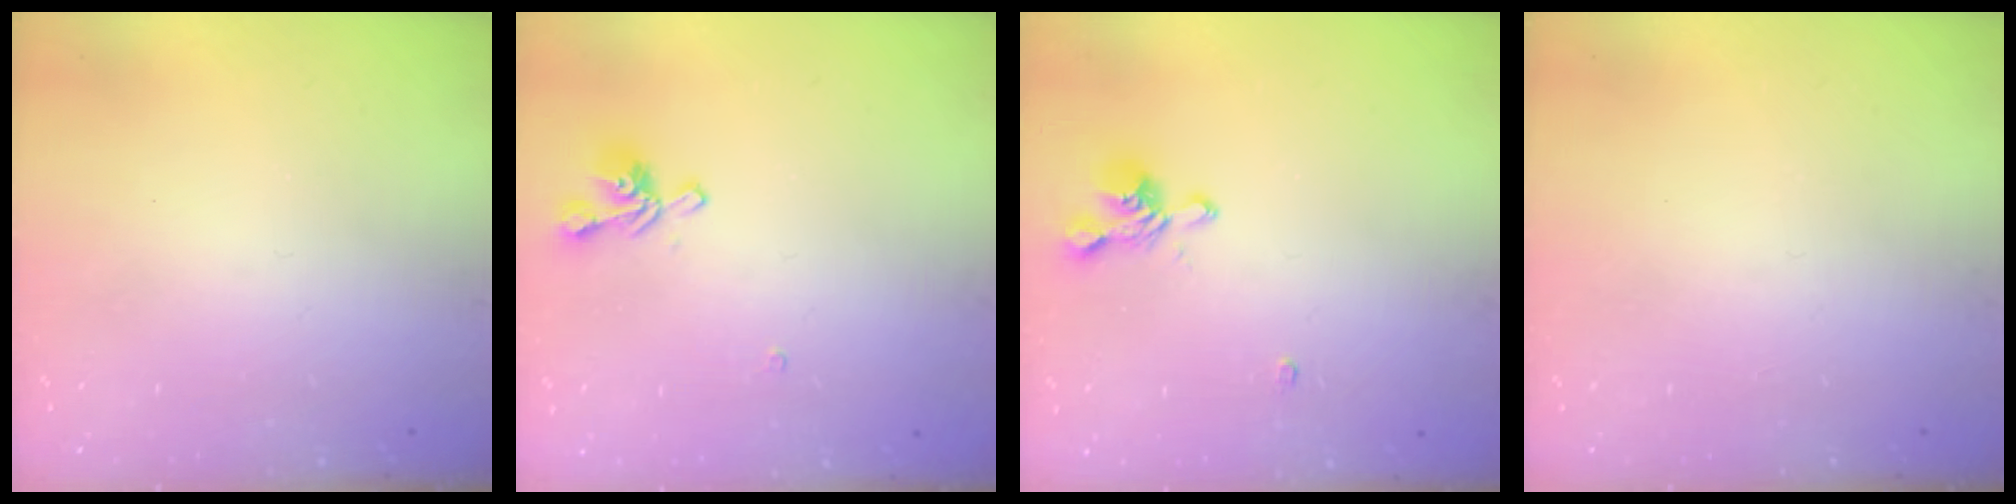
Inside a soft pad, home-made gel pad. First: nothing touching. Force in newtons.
{"total": 2.3, "press": 2.3, "slide": 0.1}
{"total": 1.5, "press": 1.3, "slide": 0.8}
{"total": 0.0}